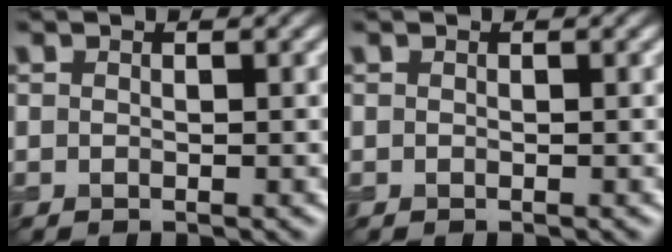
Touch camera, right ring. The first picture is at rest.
{"total": 0.0}